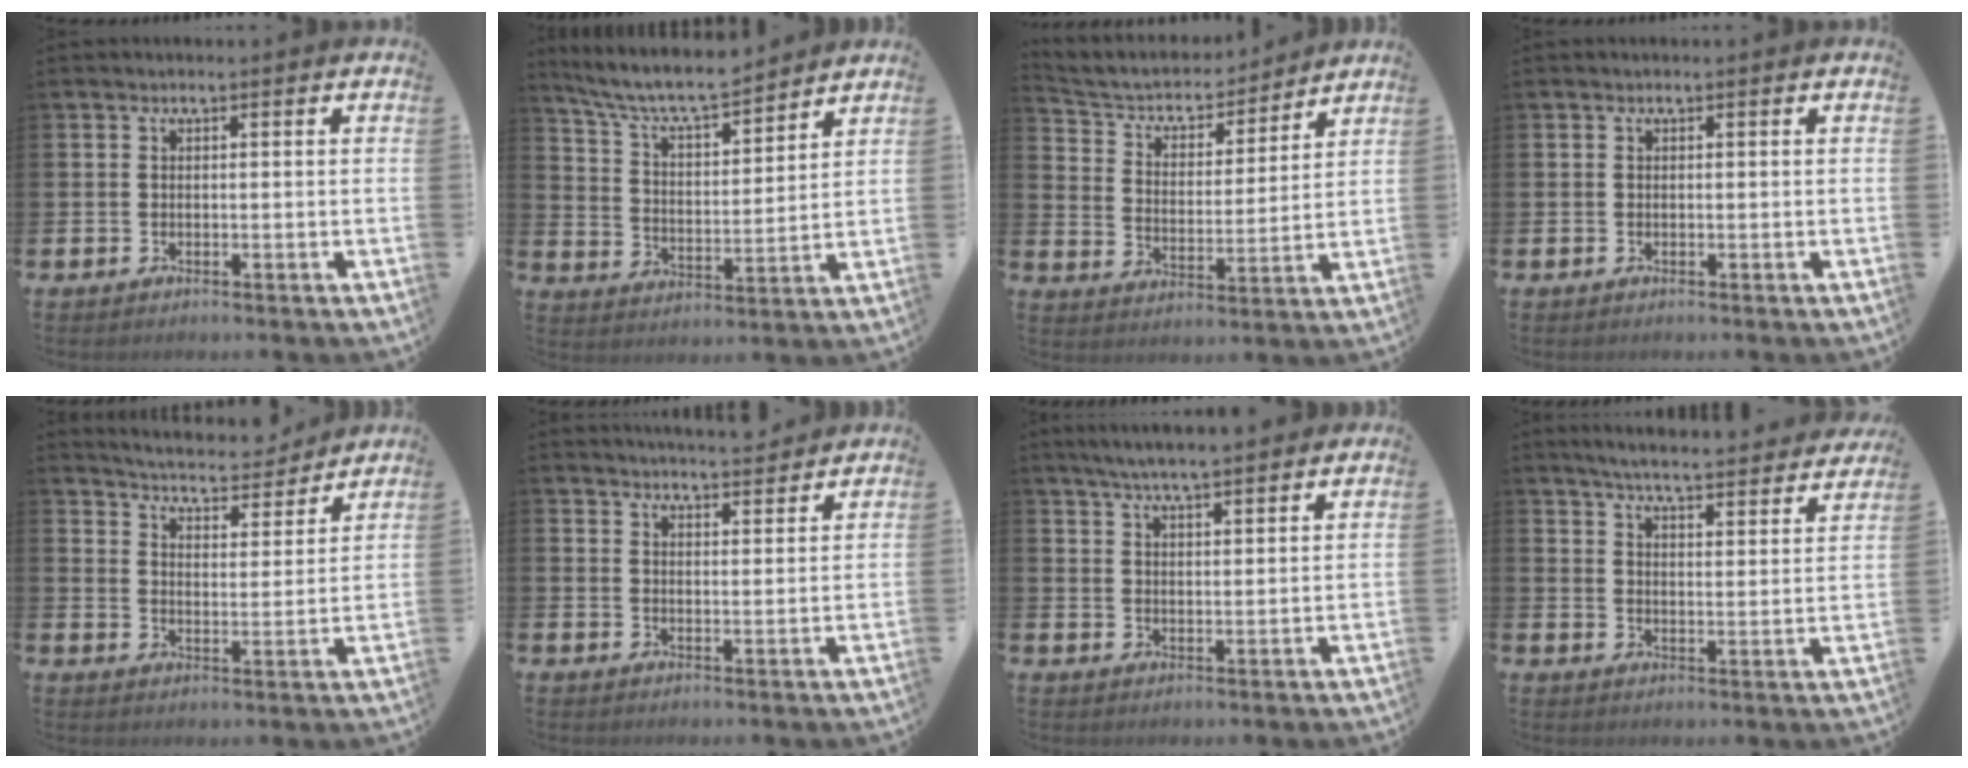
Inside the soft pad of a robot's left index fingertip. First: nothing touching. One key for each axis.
{"total": 8.0, "fx": 7.4, "fy": 1.2, "fz": 2.7, "tx": -0.087, "ty": -0.048, "tz": 0.130}
{"total": 6.0, "fx": 5.5, "fy": 2.1, "fz": 0.9, "tx": -0.056, "ty": -0.044, "tz": 0.091}
{"total": 0.0}
{"total": 5.6, "fx": 5.5, "fy": 0.6, "fz": 0.6, "tx": -0.032, "ty": -0.044, "tz": 0.094}
{"total": 4.5, "fx": 4.5, "fy": -0.1, "fz": 0.0, "tx": -0.008, "ty": -0.030, "tz": 0.081}
{"total": 5.4, "fx": 5.3, "fy": -0.1, "fz": 1.3, "tx": -0.035, "ty": -0.023, "tz": 0.094}
{"total": 5.7, "fx": 5.5, "fy": 0.1, "fz": 1.6, "tx": -0.046, "ty": -0.043, "tz": 0.091}